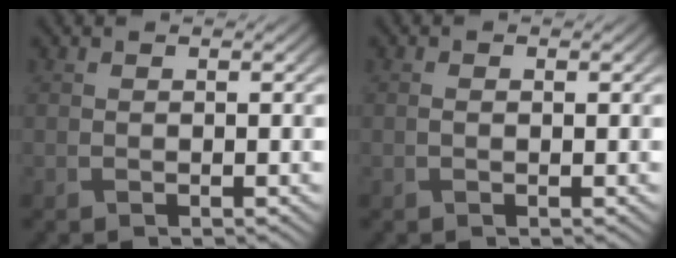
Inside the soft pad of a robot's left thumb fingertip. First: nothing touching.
{"total": 0.6, "force": [0.0, 0.3, 0.6], "torque": [-0.013, 0.001, 0.001]}